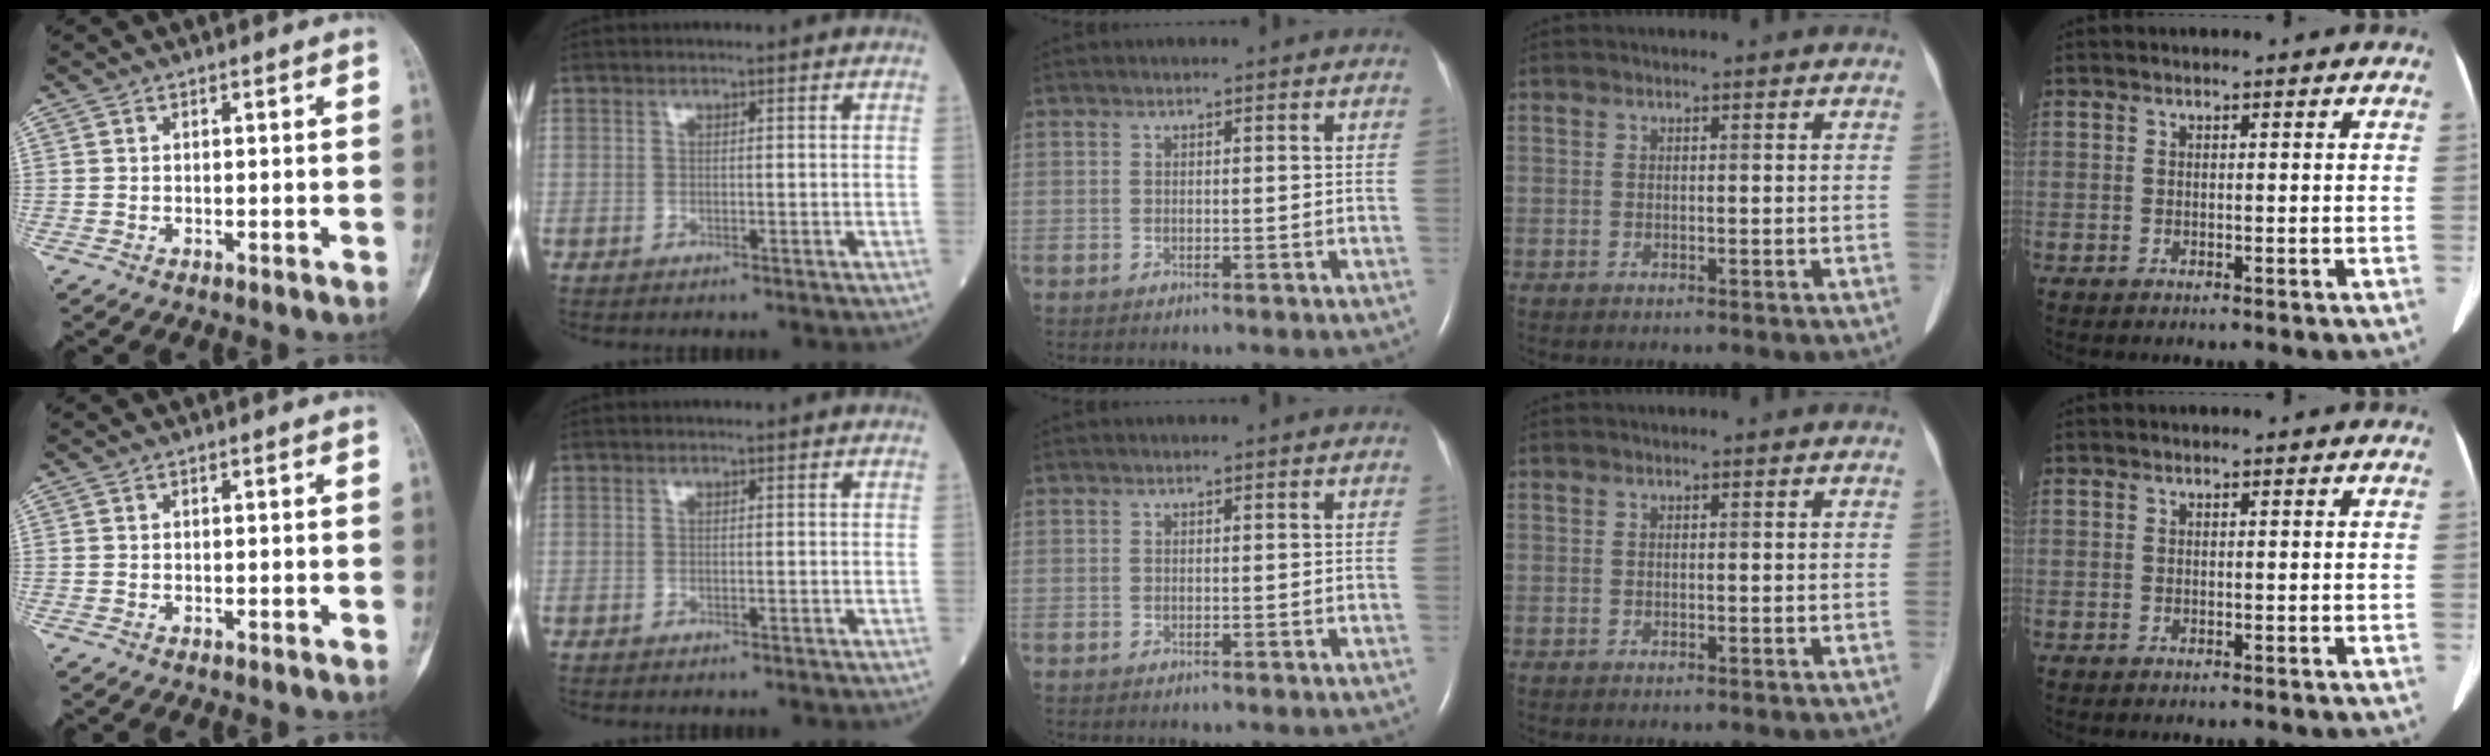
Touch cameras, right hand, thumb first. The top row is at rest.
{}